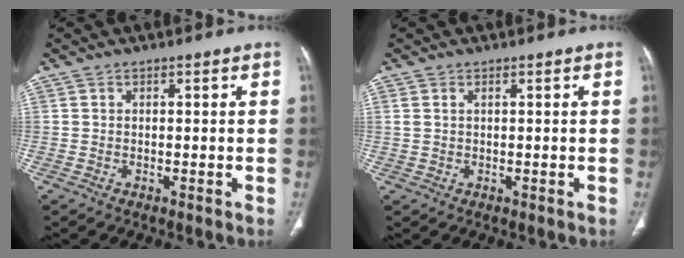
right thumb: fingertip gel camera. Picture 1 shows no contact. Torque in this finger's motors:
{"motor_torque": [-0.03, -0.09, -0.21, 0.06, -0.07]}